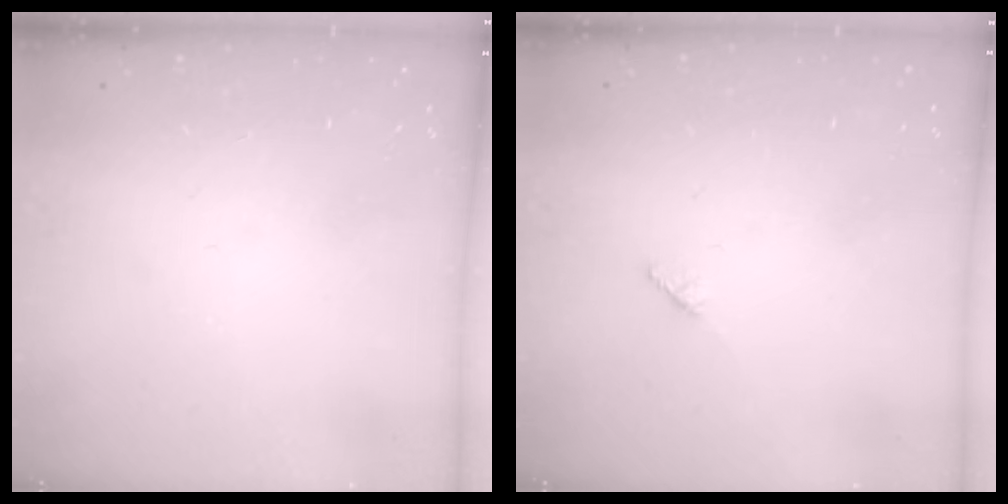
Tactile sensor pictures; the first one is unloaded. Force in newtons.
{"total": 1.9, "press": 1.9, "slide": 0.3}